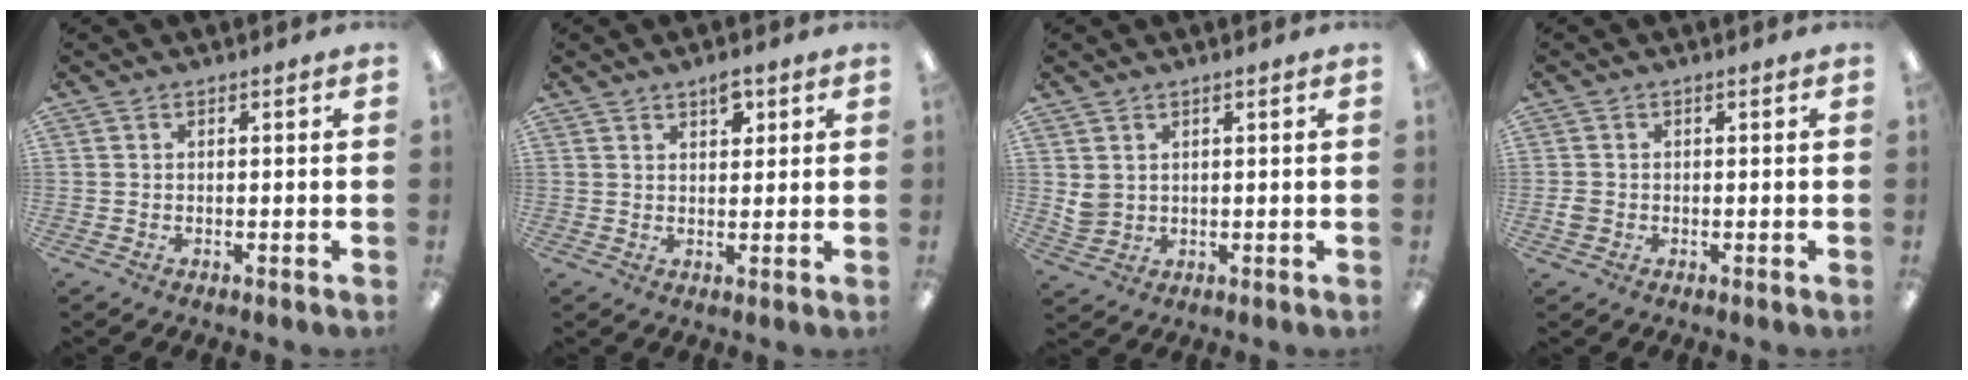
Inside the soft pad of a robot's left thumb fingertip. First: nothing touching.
{"total": 3.8, "force": [2.6, 2.0, 1.9], "torque": [-0.009, -0.012, 0.041]}
{"total": 3.4, "force": [1.9, 2.7, 0.8], "torque": [-0.014, -0.004, 0.035]}
{"total": 1.7, "force": [-0.3, 1.6, 0.7], "torque": [-0.012, 0.004, -0.007]}